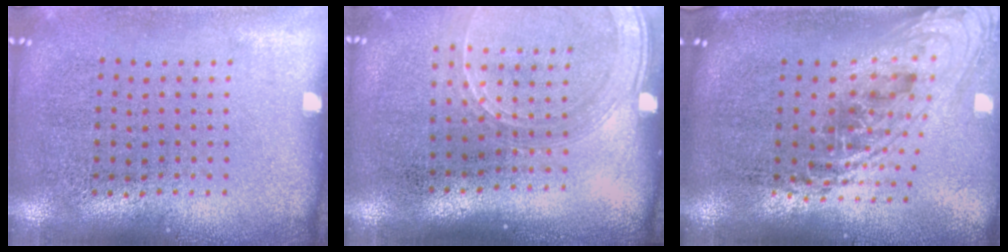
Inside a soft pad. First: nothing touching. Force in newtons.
{"total": 1.7, "press": 1.5, "slide": 0.7}
{"total": 2.3, "press": 1.7, "slide": 1.6}